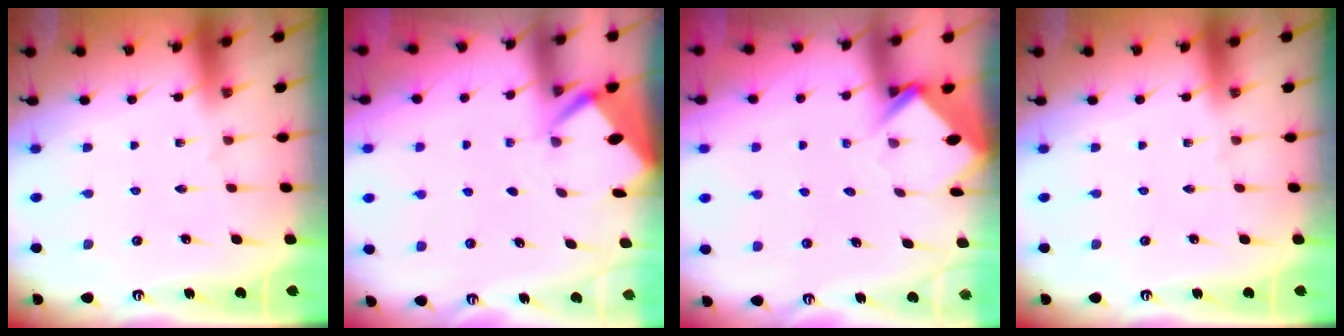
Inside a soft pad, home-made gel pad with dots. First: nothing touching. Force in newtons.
{"total": 2.5, "press": 2.5, "slide": 0.3}
{"total": 3.9, "press": 3.8, "slide": 0.3}
{"total": 0.0}